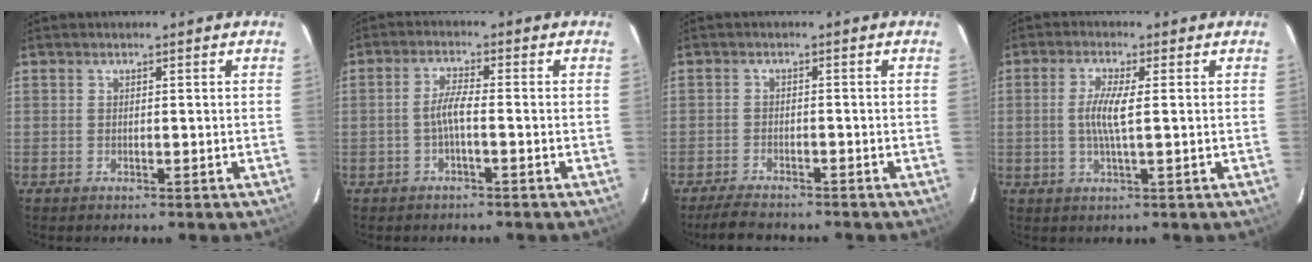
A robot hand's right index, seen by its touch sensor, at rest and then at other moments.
{"total": 3.1, "force": [-1.2, 0.2, 2.9], "torque": [-0.062, 0.006, -0.023]}
{"total": 5.4, "force": [-4.9, 1.2, 1.9], "torque": [-0.058, -0.009, -0.082]}
{"total": 5.1, "force": [0.1, 0.5, 5.1], "torque": [-0.099, -0.001, 0.002]}